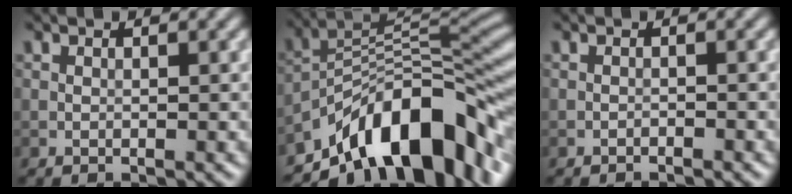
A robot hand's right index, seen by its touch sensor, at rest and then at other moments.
{"total": 13.0, "force": [-8.1, 5.3, 8.6], "torque": [-0.121, 0.018, -0.155]}
{"total": 0.5, "force": [-0.5, 0.1, 0.1], "torque": [0.001, 0.002, -0.010]}